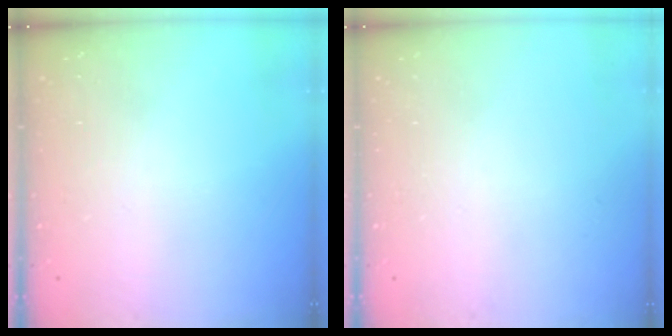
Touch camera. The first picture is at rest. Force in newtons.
{"total": 0.0}